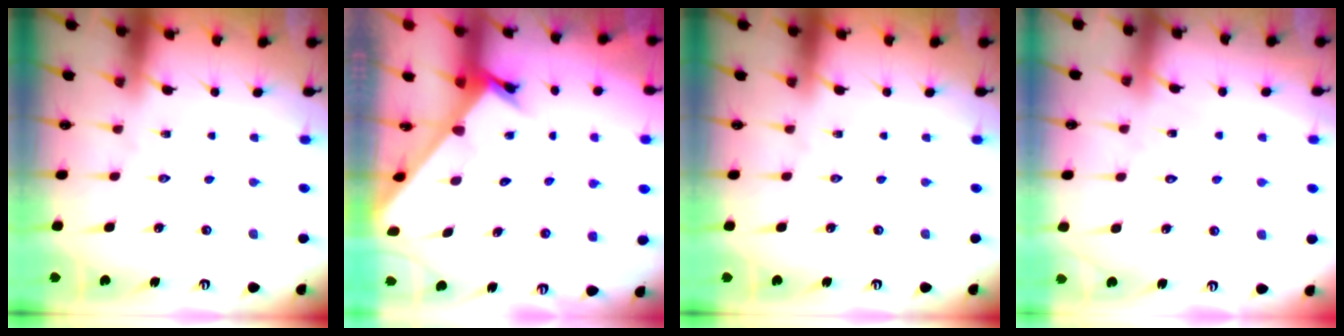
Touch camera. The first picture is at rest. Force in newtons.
{"total": 2.2, "press": 2.2, "slide": 0.1}
{"total": 0.0}
{"total": 5.3, "press": 5.3, "slide": 0.5}